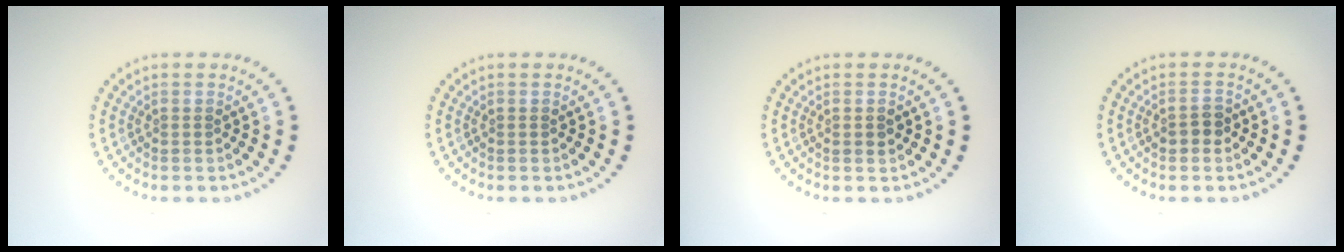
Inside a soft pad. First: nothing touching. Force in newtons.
{"total": 0.0}
{"total": 0.9, "press": 0.9, "slide": 0.2}
{"total": 1.6, "press": 1.5, "slide": 0.3}